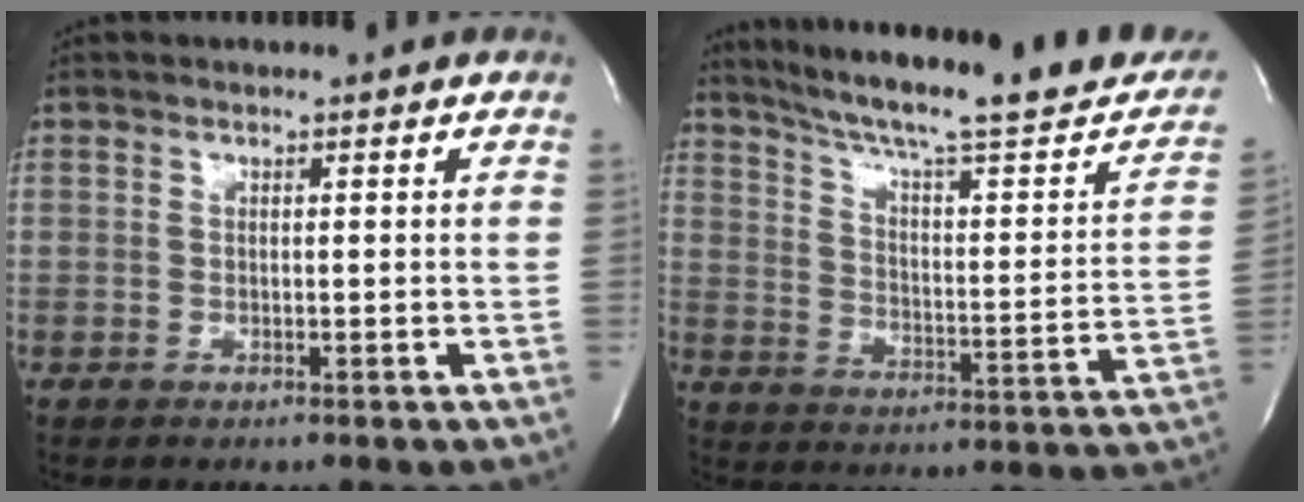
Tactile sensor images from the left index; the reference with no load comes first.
{"total": 25.7, "force": [21.5, 3.3, 13.6], "torque": [-0.208, -0.033, 0.285]}